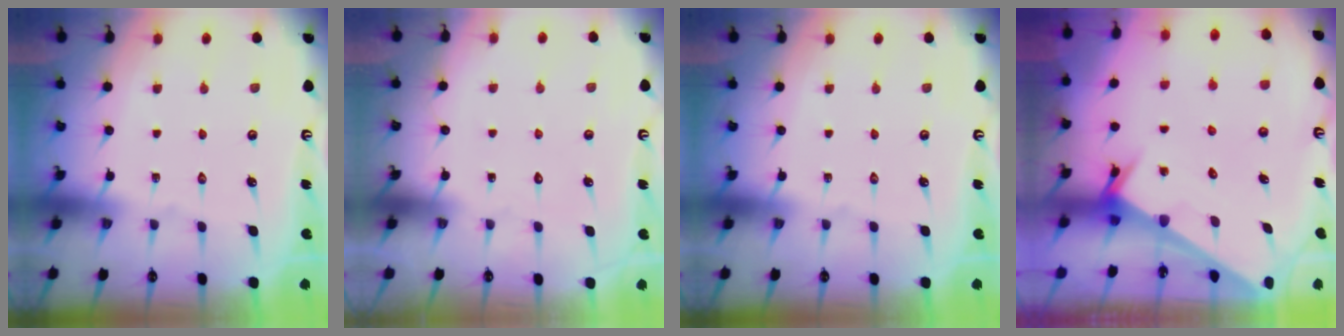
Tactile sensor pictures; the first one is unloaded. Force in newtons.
{"total": 1.4, "press": 1.4, "slide": 0.1}
{"total": 0.0}
{"total": 2.4, "press": 2.4, "slide": 0.1}